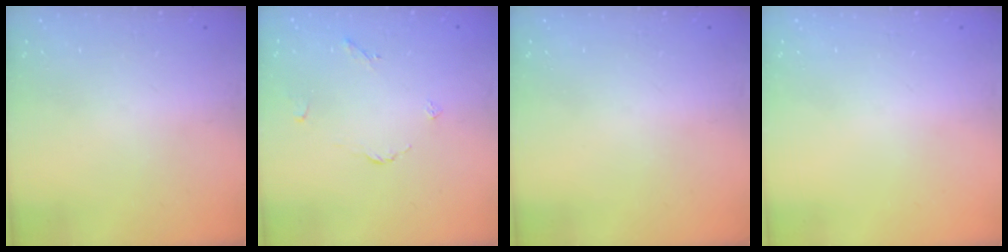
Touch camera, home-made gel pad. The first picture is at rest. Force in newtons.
{"total": 3.6, "press": 3.6, "slide": 0.5}
{"total": 0.0}
{"total": 0.0}